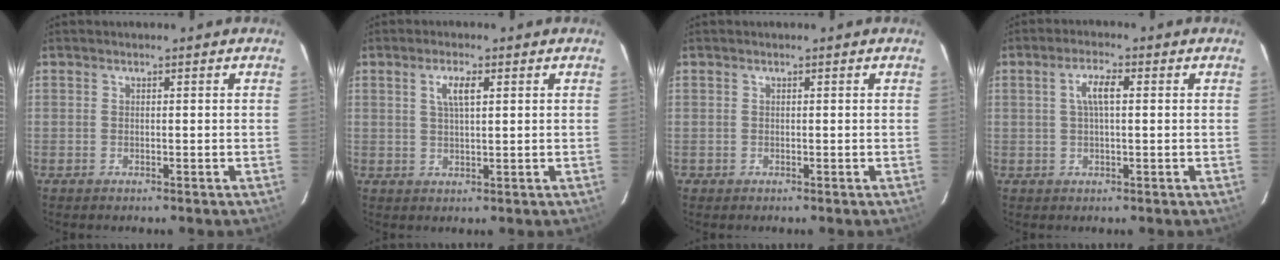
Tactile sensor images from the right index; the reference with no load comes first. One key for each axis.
{"total": 3.6, "fx": 1.4, "fy": 1.0, "fz": 3.2, "tx": -0.061, "ty": 0.004, "tz": 0.025}
{"total": 0.8, "fx": -0.1, "fy": 0.8, "fz": -0.1, "tx": 0.000, "ty": 0.004, "tz": -0.001}
{"total": 4.0, "fx": 0.8, "fy": 1.1, "fz": 3.8, "tx": -0.074, "ty": 0.010, "tz": 0.016}